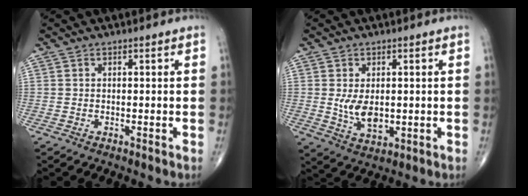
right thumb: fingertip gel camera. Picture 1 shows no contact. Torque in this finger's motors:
{"motor_torque": [0.67, 0.87, 0.23, 0.14, 0.10]}